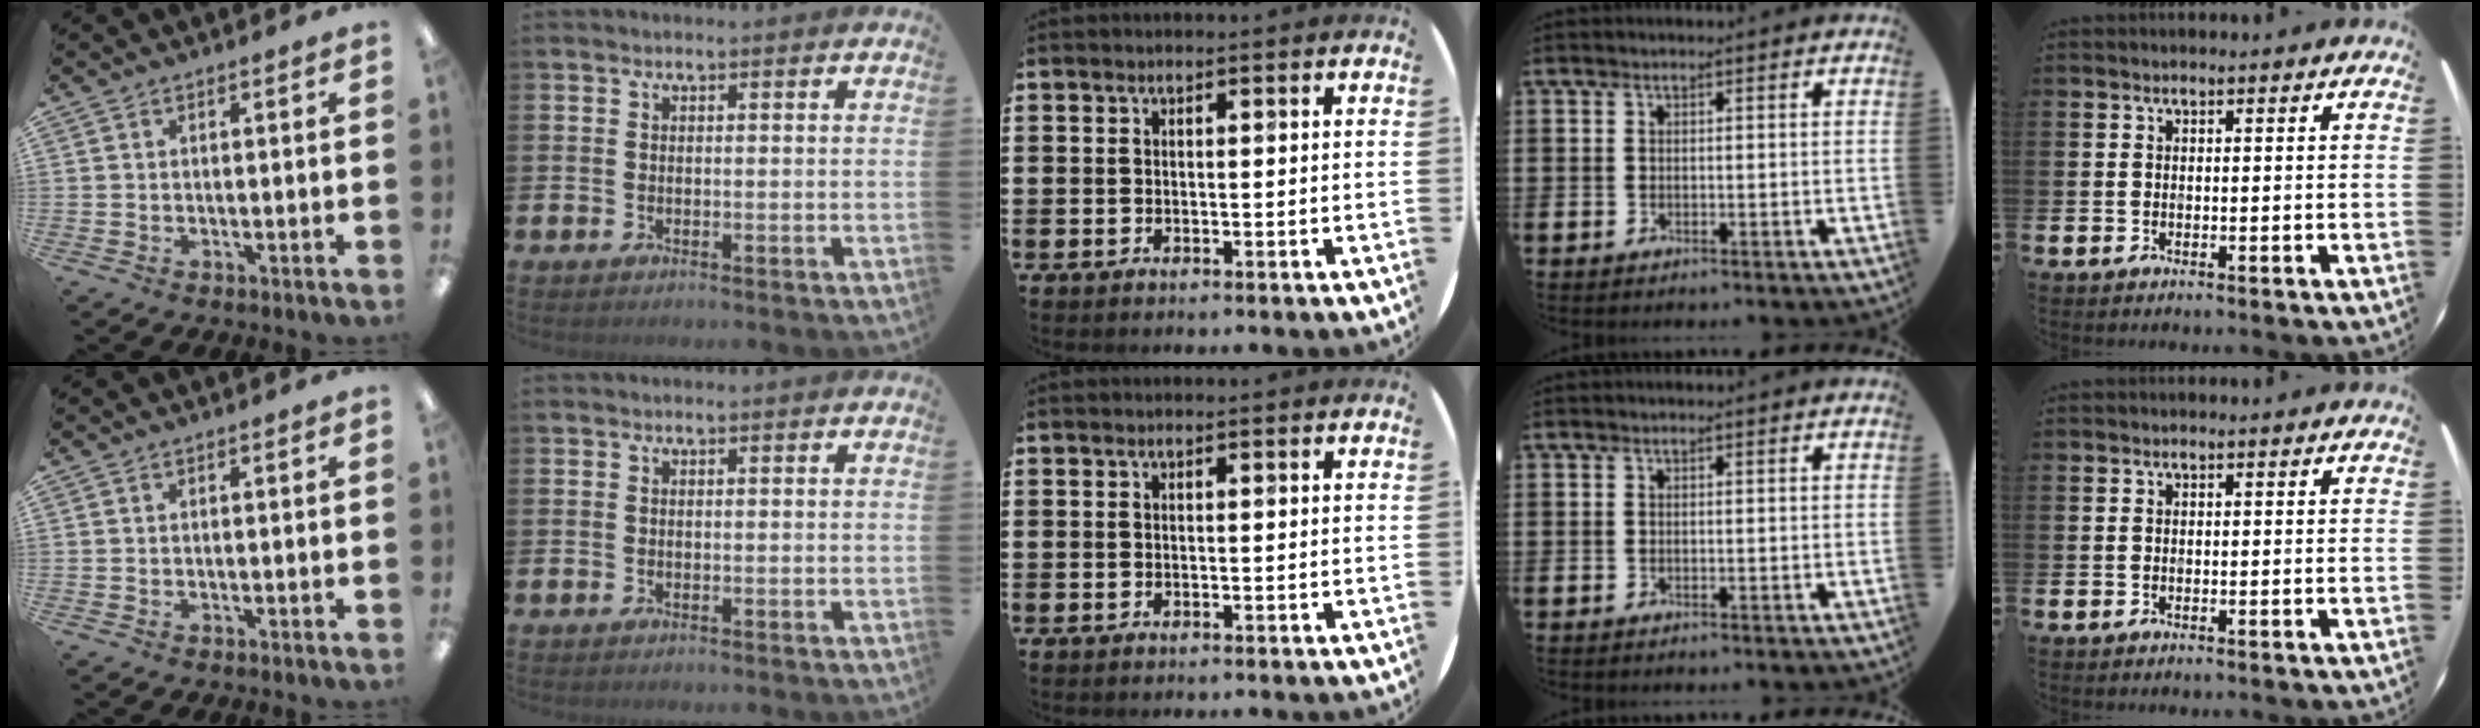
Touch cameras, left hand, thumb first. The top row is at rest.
{}